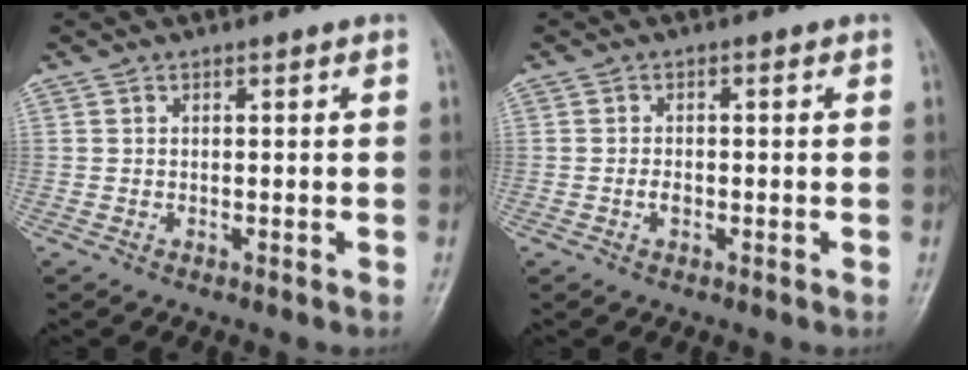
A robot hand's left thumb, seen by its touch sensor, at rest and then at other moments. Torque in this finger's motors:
{"motor_torque": [-0.13, 0.15, 0.21, 0.11, 0.01]}